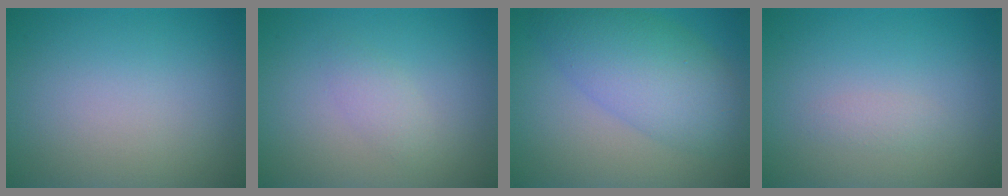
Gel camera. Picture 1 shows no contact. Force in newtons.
{"total": 1.4, "press": 1.4, "slide": 0.1}
{"total": 6.8, "press": 6.8, "slide": 0.3}
{"total": 0.8, "press": 0.8, "slide": 0.0}